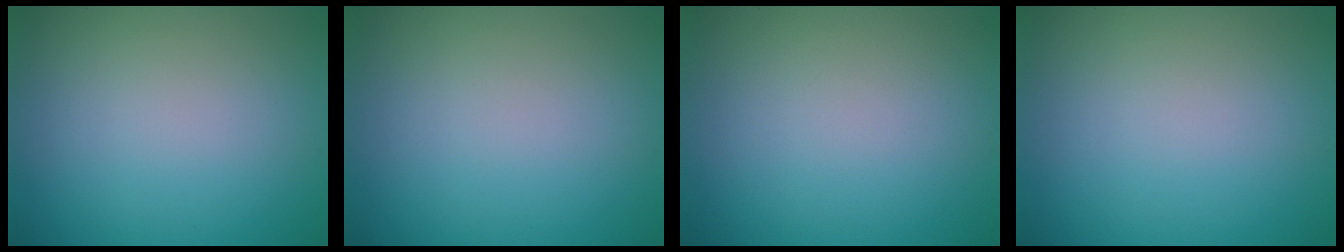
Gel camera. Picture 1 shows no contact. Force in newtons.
{"total": 0.0}
{"total": 0.0}
{"total": 0.0}